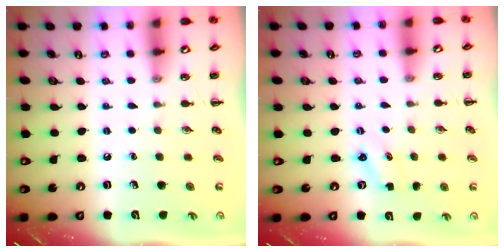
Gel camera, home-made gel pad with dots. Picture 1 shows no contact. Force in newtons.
{"total": 1.8, "press": 1.7, "slide": 0.5}